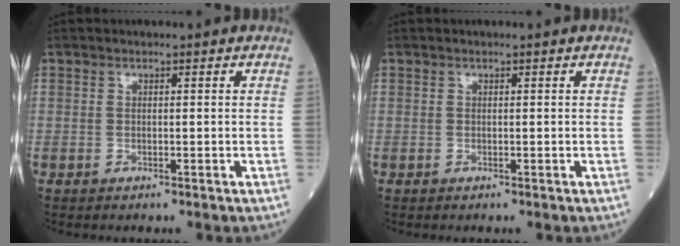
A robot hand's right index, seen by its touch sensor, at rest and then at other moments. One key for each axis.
{"total": 0.0}